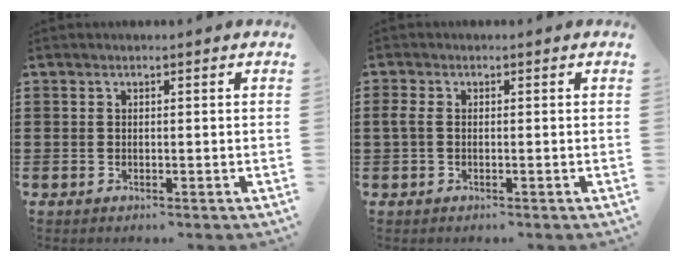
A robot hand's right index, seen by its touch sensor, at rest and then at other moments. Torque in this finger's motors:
{"motor_torque": [0.70, 0.34, 0.12, 0.03]}